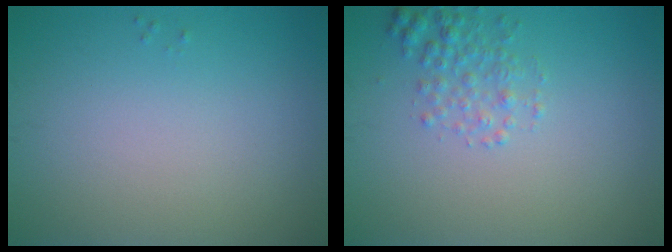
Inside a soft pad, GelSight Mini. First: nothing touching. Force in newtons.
{"total": 2.0, "press": 2.0, "slide": 0.1}